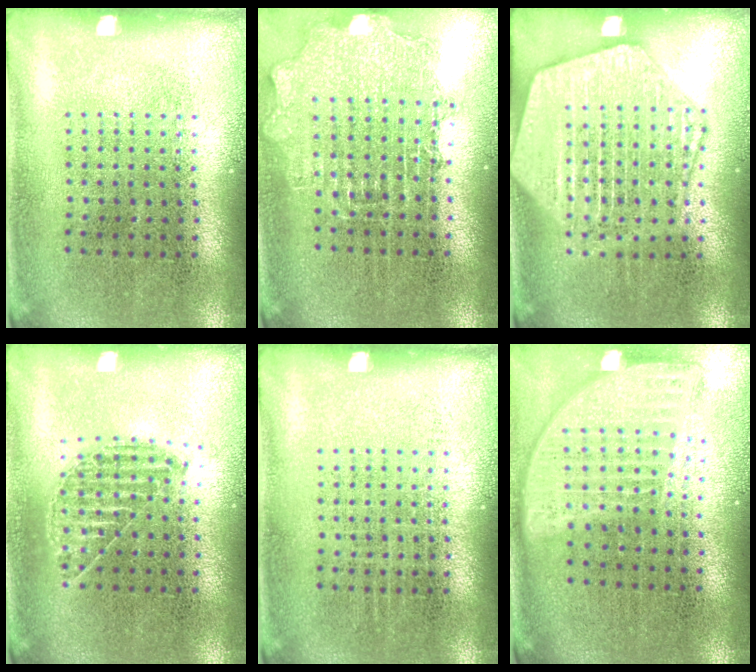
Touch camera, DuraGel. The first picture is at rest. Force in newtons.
{"total": 1.6, "press": 1.3, "slide": 0.8}
{"total": 2.9, "press": 2.8, "slide": 0.4}
{"total": 1.0, "press": 0.9, "slide": 0.3}
{"total": 0.0}
{"total": 2.0, "press": 1.6, "slide": 1.1}